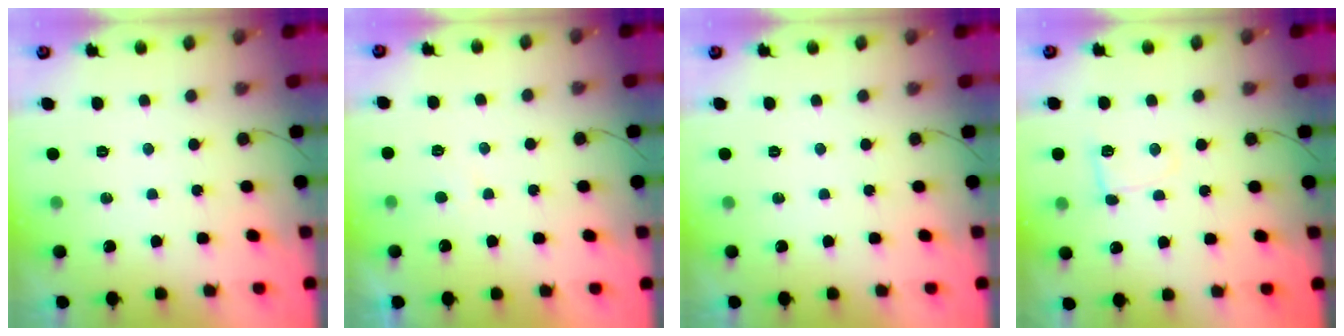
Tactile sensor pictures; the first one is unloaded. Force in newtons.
{"total": 2.9, "press": 2.8, "slide": 0.3}
{"total": 0.0}
{"total": 5.0, "press": 4.9, "slide": 0.6}